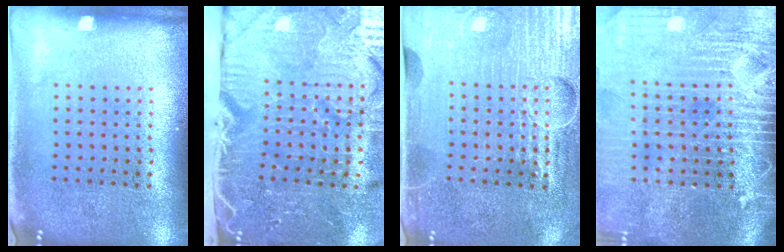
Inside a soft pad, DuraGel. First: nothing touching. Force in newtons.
{"total": 5.3, "press": 4.2, "slide": 3.2}
{"total": 4.4, "press": 4.0, "slide": 1.8}
{"total": 4.3, "press": 3.7, "slide": 2.2}